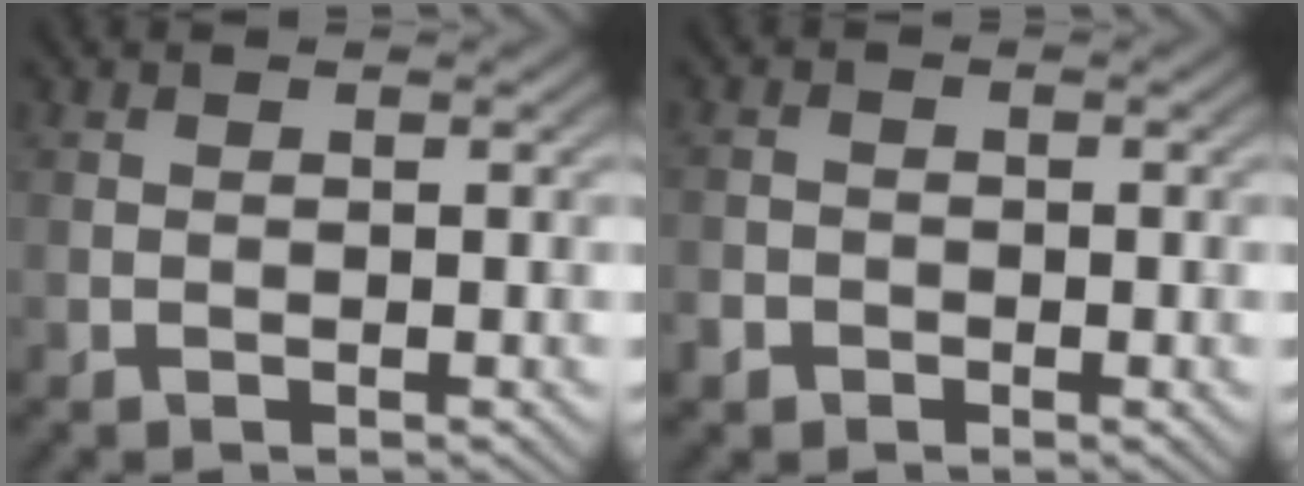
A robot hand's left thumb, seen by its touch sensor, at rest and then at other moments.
{"total": 2.2, "force": [-1.2, 1.8, 0.4], "torque": [-0.014, -0.005, -0.023]}